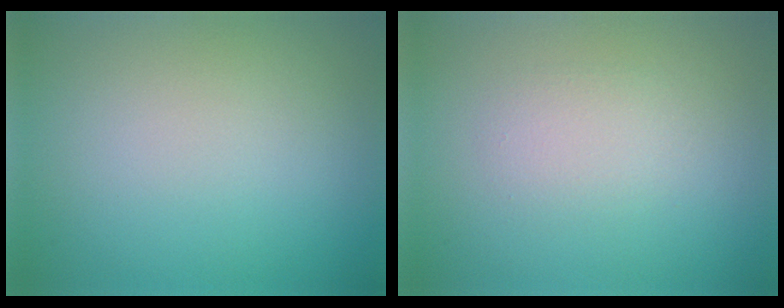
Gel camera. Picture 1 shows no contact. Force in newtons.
{"total": 1.7, "press": 1.7, "slide": 0.1}